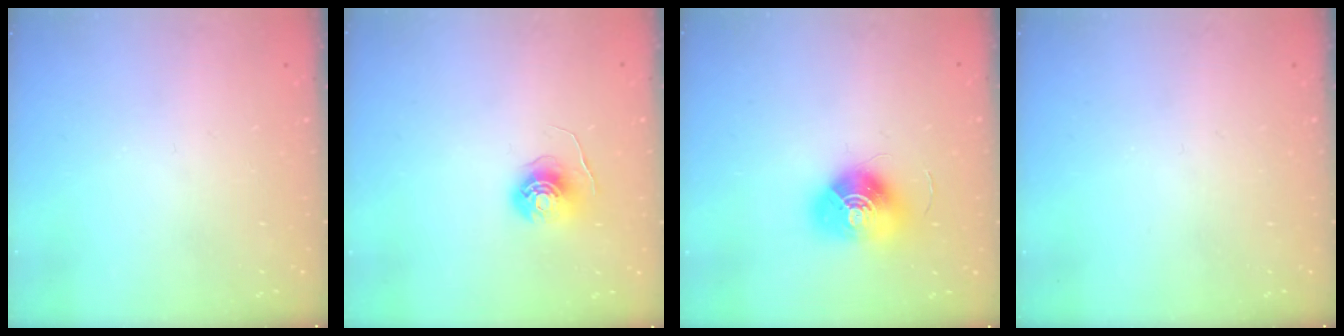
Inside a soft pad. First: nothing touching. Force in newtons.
{"total": 6.4, "press": 6.4, "slide": 0.3}
{"total": 13.1, "press": 13.1, "slide": 0.5}
{"total": 0.0}